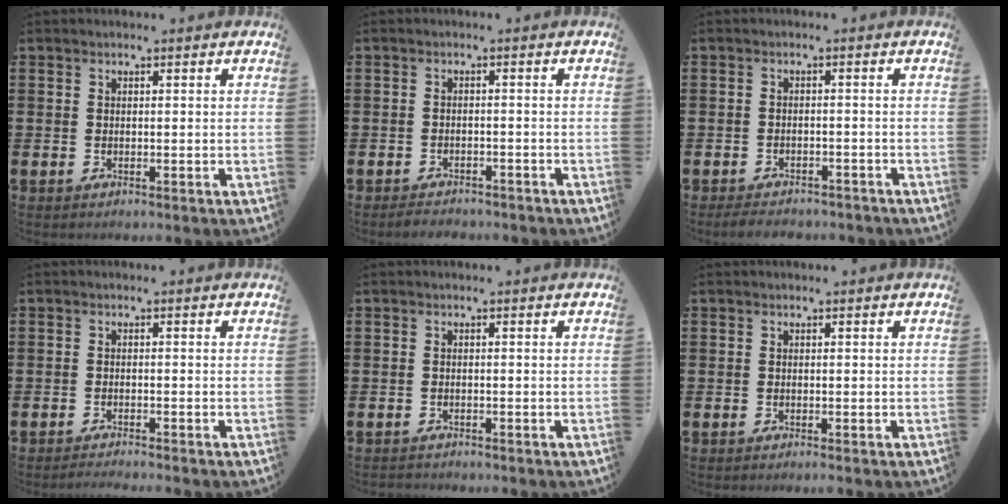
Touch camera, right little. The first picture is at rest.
{"total": 1.5, "force": [-1.5, 0.3, 0.1], "torque": [-0.008, 0.003, -0.033]}
{"total": 1.8, "force": [-1.8, 0.3, 0.3], "torque": [-0.010, 0.004, -0.039]}
{"total": 0.9, "force": [-0.9, -0.2, 0.2], "torque": [-0.004, -0.002, -0.018]}
{"total": 0.5, "force": [-0.5, 0.1, 0.0], "torque": [-0.002, -0.001, -0.011]}
{"total": 0.0}